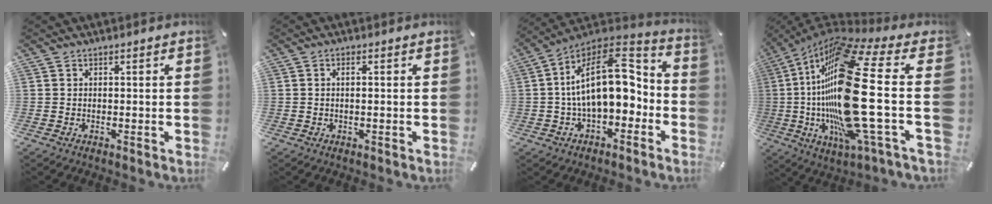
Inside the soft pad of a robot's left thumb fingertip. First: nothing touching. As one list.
[{"total": 1.6, "force": [-0.1, 0.2, 1.6], "torque": [-0.029, 0.000, -0.002]}, {"total": 19.1, "force": [0.9, 10.9, 15.7], "torque": [-0.276, -0.008, 0.013]}, {"total": 32.1, "force": [0.1, 8.3, 31.1], "torque": [-0.610, -0.056, 0.002]}]